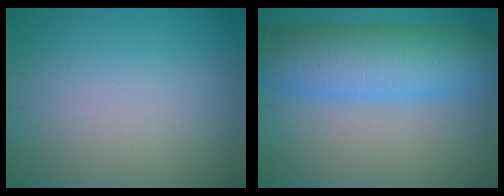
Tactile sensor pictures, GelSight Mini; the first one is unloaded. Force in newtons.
{"total": 8.8, "press": 8.8, "slide": 0.2}